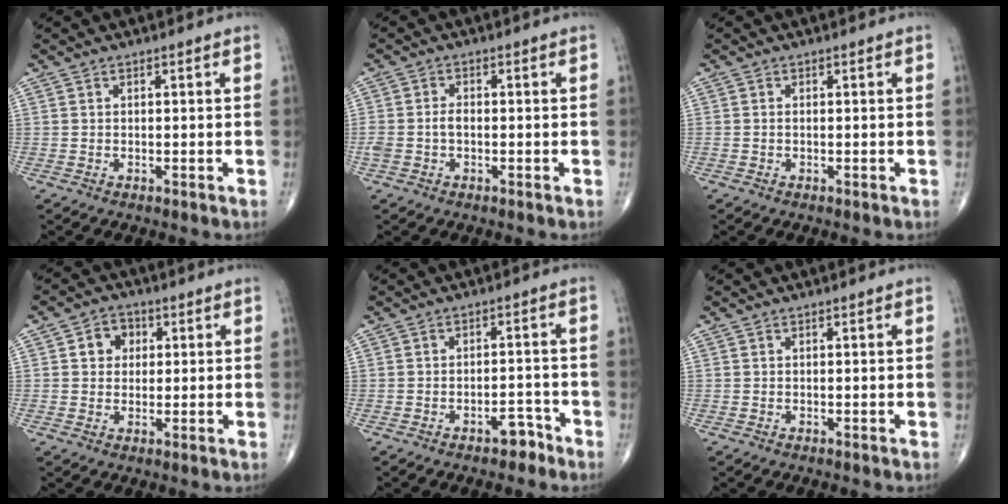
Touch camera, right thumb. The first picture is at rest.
{"total": 3.1, "force": [-0.6, 2.0, 2.4], "torque": [-0.060, 0.013, -0.011]}
{"total": 0.0}
{"total": 5.1, "force": [1.2, 4.3, 2.4], "torque": [-0.009, 0.005, 0.013]}
{"total": 3.5, "force": [-2.5, 1.7, 1.7], "torque": [-0.013, 0.024, -0.036]}
{"total": 0.0}